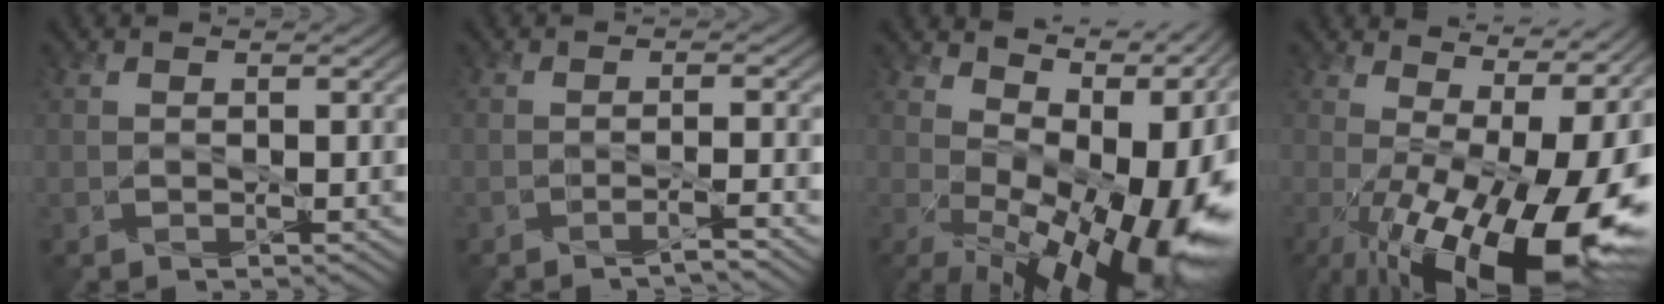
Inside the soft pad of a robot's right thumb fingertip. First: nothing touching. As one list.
[{"total": 1.9, "force": [-1.6, -0.5, 0.9], "torque": [-0.009, 0.008, -0.030]}, {"total": 15.8, "force": [1.0, 8.4, 13.4], "torque": [-0.171, -0.022, 0.052]}, {"total": 17.5, "force": [-1.7, 7.4, 15.8], "torque": [-0.215, -0.020, -0.003]}]